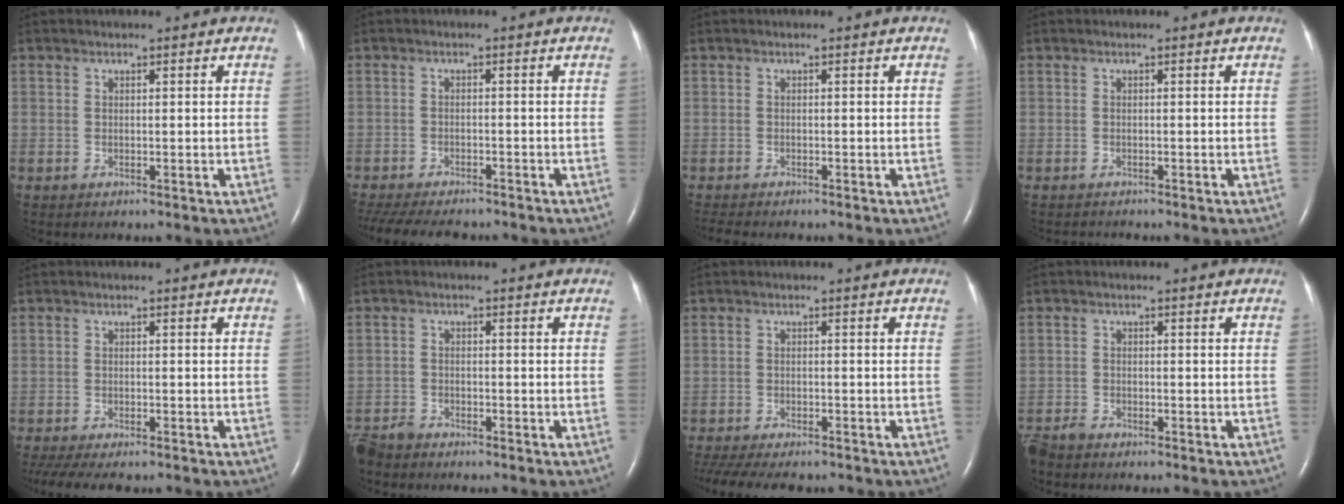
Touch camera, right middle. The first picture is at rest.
{"total": 13.8, "force": [-11.9, 3.9, 5.8], "torque": [-0.133, -0.015, -0.165]}
{"total": 3.2, "force": [-2.9, 0.5, 1.4], "torque": [-0.023, -0.008, -0.041]}
{"total": 0.8, "force": [-0.8, 0.0, -0.1], "torque": [-0.005, -0.005, -0.011]}
{"total": 10.4, "force": [-8.7, 2.7, 5.1], "torque": [-0.090, -0.009, -0.124]}
{"total": 4.0, "force": [-3.8, 1.1, 0.6], "torque": [-0.013, -0.010, -0.074]}
{"total": 13.1, "force": [-11.1, 3.6, 5.9], "torque": [-0.126, -0.014, -0.154]}
{"total": 3.3, "force": [-3.1, 0.7, 0.8], "torque": [-0.015, -0.010, -0.057]}